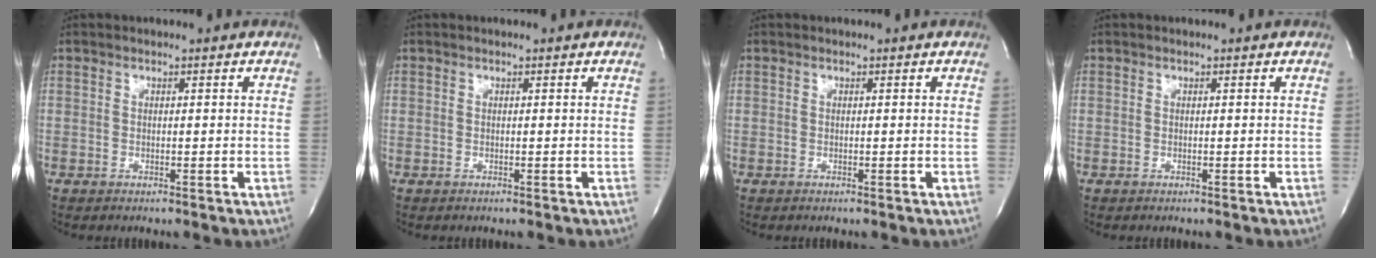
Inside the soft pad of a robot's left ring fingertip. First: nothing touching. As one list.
[{"total": 0.0}, {"total": 0.0}, {"total": 0.0}]